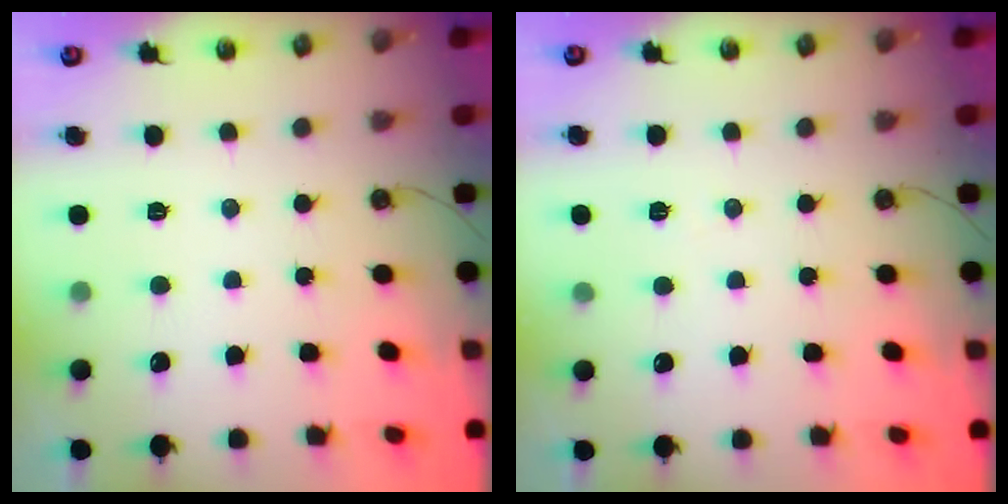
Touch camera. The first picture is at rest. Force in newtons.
{"total": 5.4, "press": 3.1, "slide": 4.5}